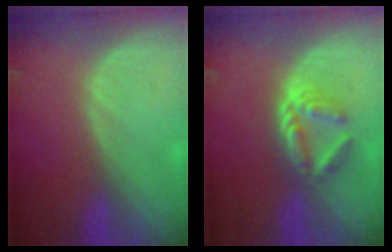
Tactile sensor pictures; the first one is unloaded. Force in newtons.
{"total": 6.0, "press": 5.2, "slide": 3.1}